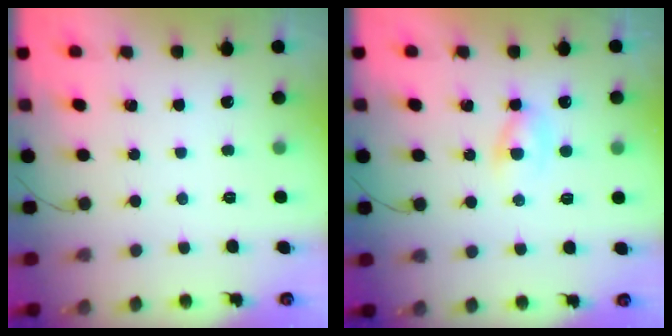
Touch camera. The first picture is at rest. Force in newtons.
{"total": 2.2, "press": 2.0, "slide": 1.1}